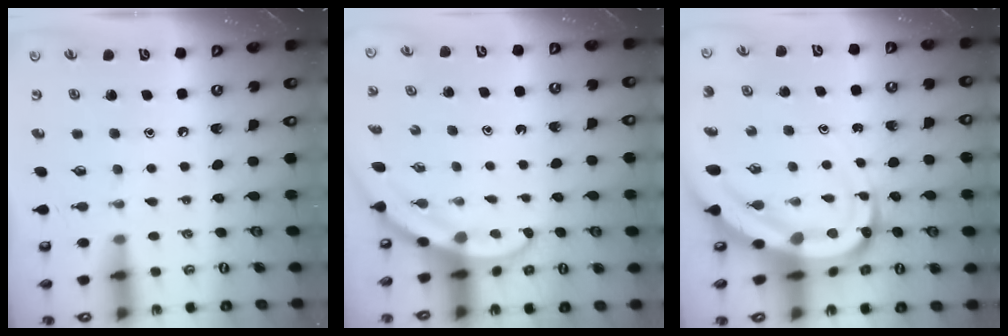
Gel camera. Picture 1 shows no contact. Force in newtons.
{"total": 3.3, "press": 3.3, "slide": 0.2}
{"total": 14.7, "press": 14.6, "slide": 1.5}